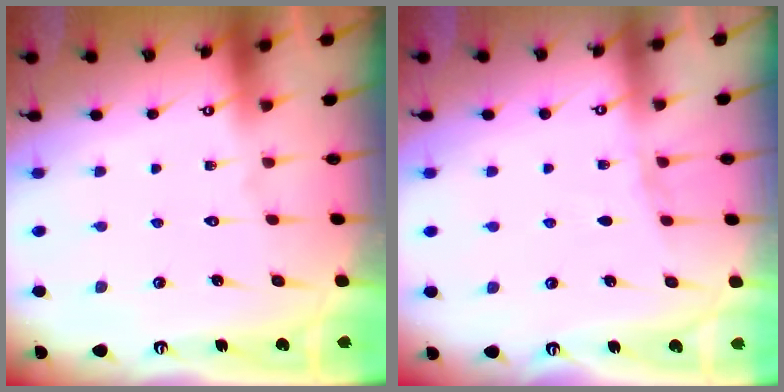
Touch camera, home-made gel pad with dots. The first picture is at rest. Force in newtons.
{"total": 2.9, "press": 2.8, "slide": 0.7}